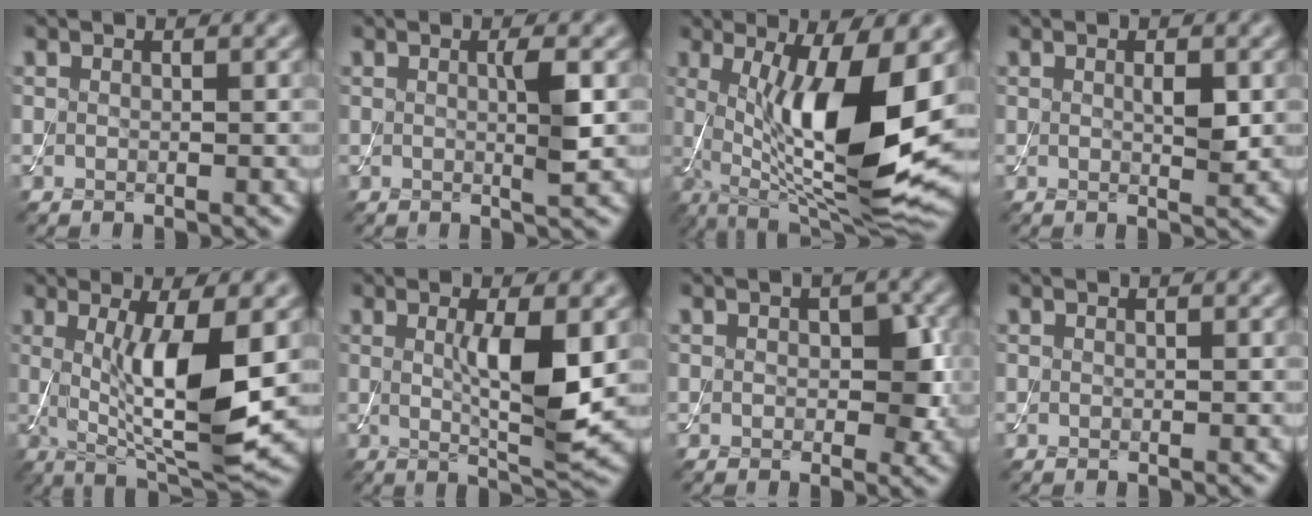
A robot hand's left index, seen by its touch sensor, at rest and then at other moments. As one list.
[{"total": 2.4, "force": [0.1, 0.2, 2.4], "torque": [-0.042, -0.002, 0.000]}, {"total": 12.8, "force": [0.7, 3.5, 12.3], "torque": [-0.199, -0.016, 0.018]}, {"total": 1.7, "force": [0.3, 0.5, 1.6], "torque": [-0.029, -0.003, 0.007]}, {"total": 8.9, "force": [0.4, 2.2, 8.7], "torque": [-0.142, -0.017, 0.018]}, {"total": 5.8, "force": [0.6, 1.1, 5.7], "torque": [-0.099, -0.011, 0.013]}, {"total": 3.2, "force": [0.1, 2.0, 2.6], "torque": [-0.036, -0.002, 0.000]}, {"total": 0.0}]